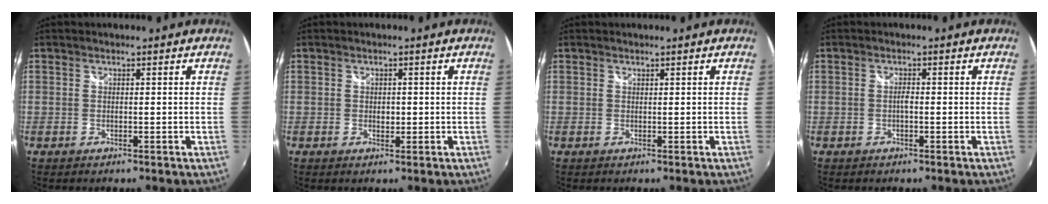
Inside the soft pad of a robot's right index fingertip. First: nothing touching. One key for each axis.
{"total": 1.3, "fx": -0.1, "fy": 1.0, "fz": 0.9, "tx": -0.012, "ty": 0.002, "tz": -0.001}
{"total": 0.0}
{"total": 1.0, "fx": -0.3, "fy": 0.3, "fz": 0.9, "tx": -0.017, "ty": 0.003, "tz": -0.007}